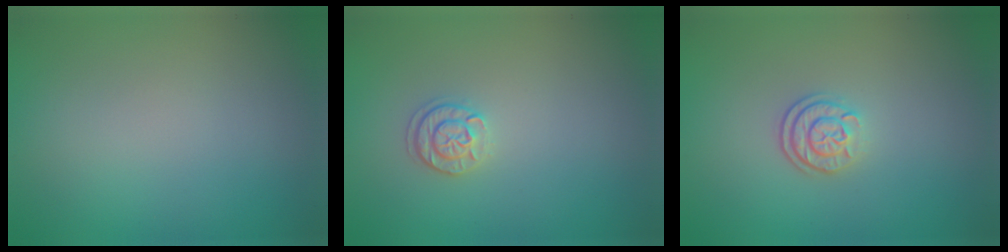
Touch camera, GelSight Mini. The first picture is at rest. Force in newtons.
{"total": 1.7, "press": 1.6, "slide": 0.4}
{"total": 2.3, "press": 1.9, "slide": 1.4}